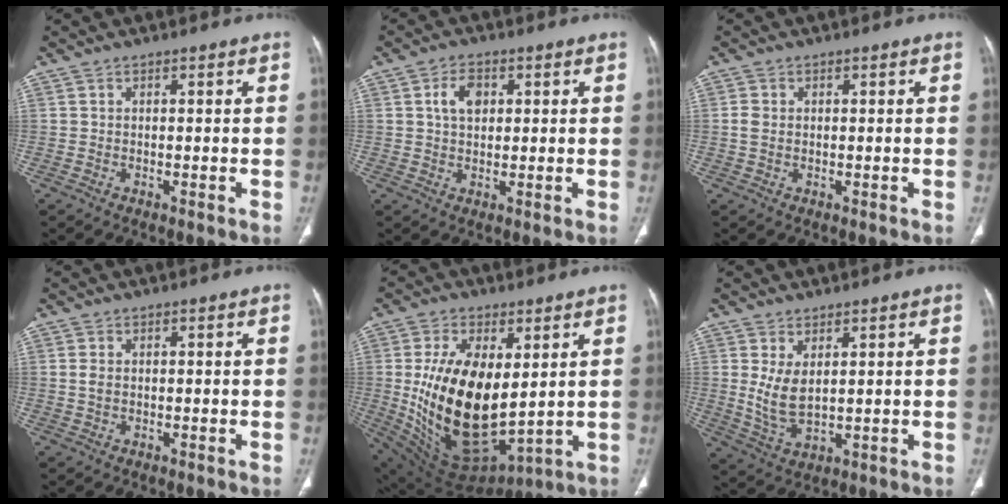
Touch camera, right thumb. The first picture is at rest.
{"total": 4.5, "force": [1.3, 3.0, 3.0], "torque": [-0.045, 0.002, 0.022]}
{"total": 1.9, "force": [0.1, 1.4, 1.3], "torque": [-0.029, 0.003, 0.002]}
{"total": 1.6, "force": [0.1, 1.0, 1.2], "torque": [-0.027, 0.001, 0.002]}
{"total": 22.8, "force": [2.1, 12.2, 19.1], "torque": [-0.338, -0.038, 0.062]}
{"total": 6.5, "force": [1.6, 3.4, 5.3], "torque": [-0.104, -0.017, 0.045]}